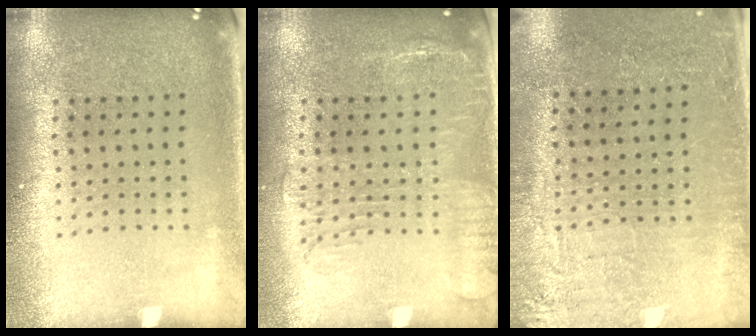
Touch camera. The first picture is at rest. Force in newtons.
{"total": 1.9, "press": 1.5, "slide": 1.2}
{"total": 2.9, "press": 2.8, "slide": 0.9}